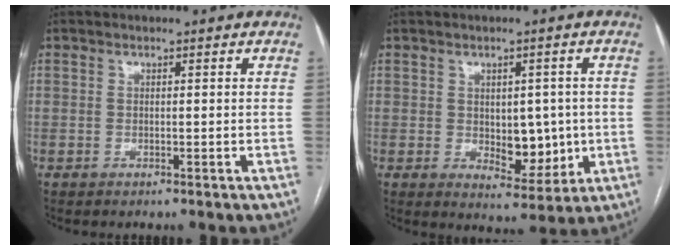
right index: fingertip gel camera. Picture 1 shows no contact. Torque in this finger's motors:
{"motor_torque": [0.91, 0.82, 0.10, 0.03]}